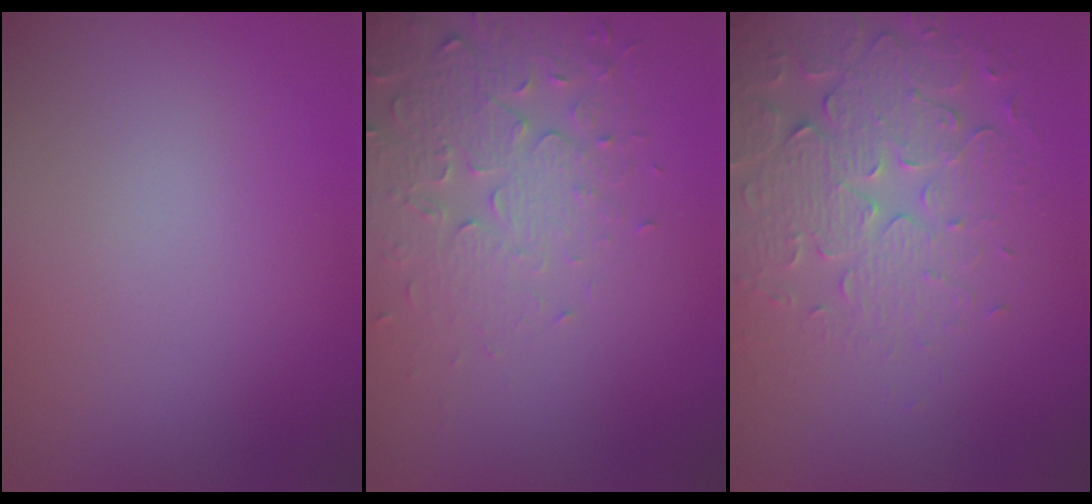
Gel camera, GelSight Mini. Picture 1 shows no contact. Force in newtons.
{"total": 4.1, "press": 3.9, "slide": 1.2}
{"total": 4.8, "press": 4.3, "slide": 2.2}